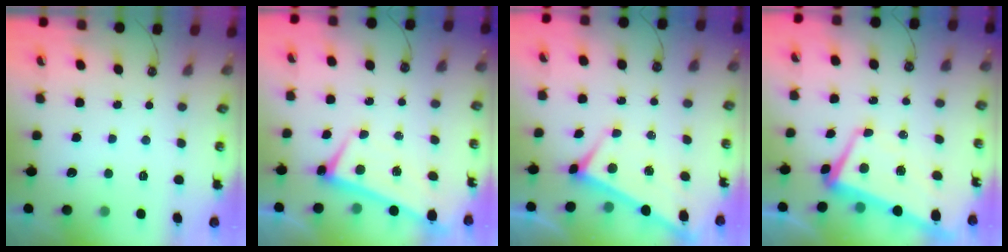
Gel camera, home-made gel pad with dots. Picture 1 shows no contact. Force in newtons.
{"total": 1.3, "press": 1.0, "slide": 0.8}
{"total": 3.8, "press": 3.8, "slide": 0.2}
{"total": 1.6, "press": 0.1, "slide": 1.6}